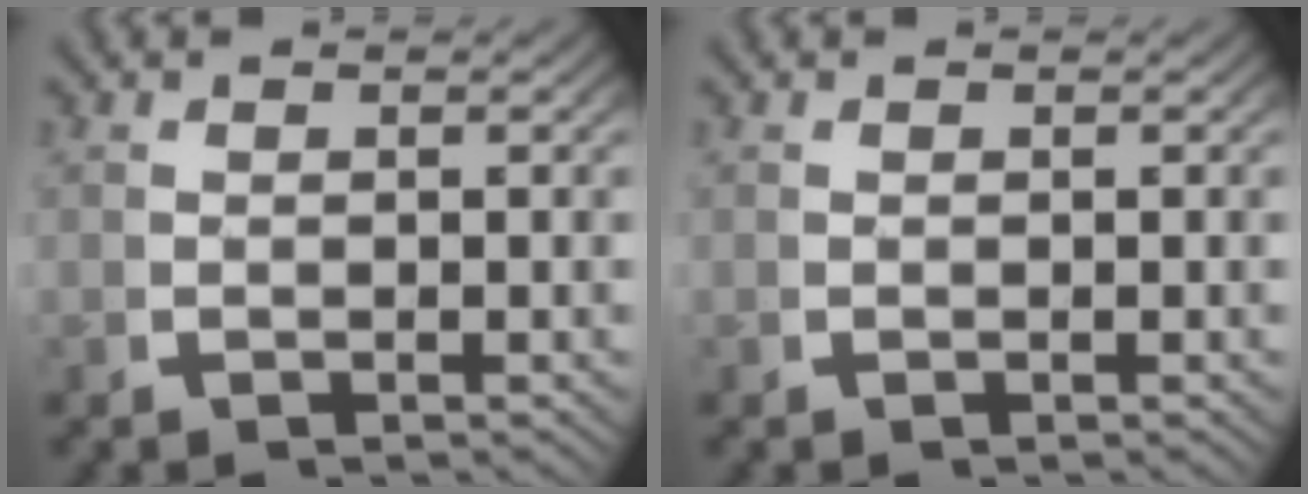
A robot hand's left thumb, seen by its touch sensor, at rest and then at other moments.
{"total": 0.0}